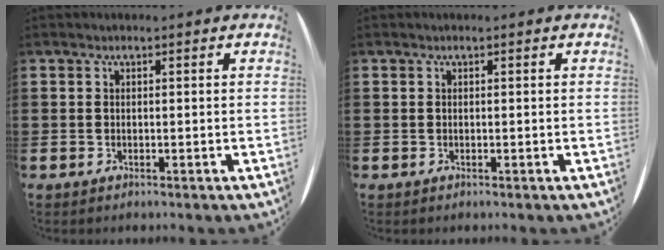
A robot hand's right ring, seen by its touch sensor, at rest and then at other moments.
{"total": 0.0}